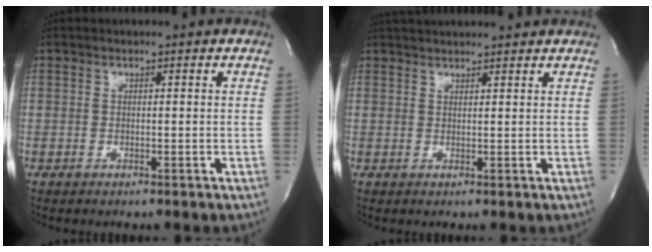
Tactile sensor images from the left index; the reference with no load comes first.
{"total": 8.0, "force": [7.4, 1.0, 2.7], "torque": [-0.042, 0.030, 0.099]}